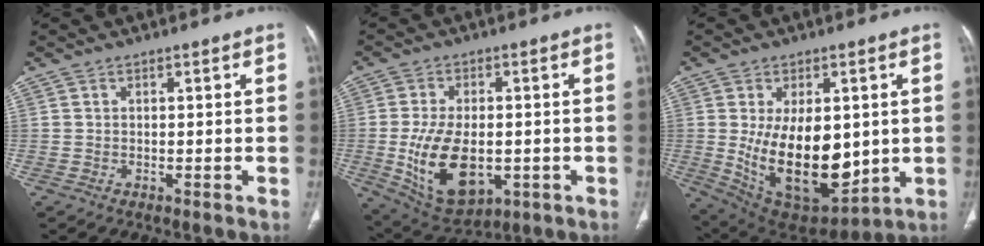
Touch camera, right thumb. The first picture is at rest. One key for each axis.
{"total": 14.8, "fx": -2.6, "fy": 8.5, "fz": 11.8, "tx": -0.198, "ty": -0.006, "tz": -0.022}
{"total": 19.6, "fx": -0.2, "fy": 10.9, "fz": 16.4, "tx": -0.246, "ty": -0.026, "tz": 0.031}